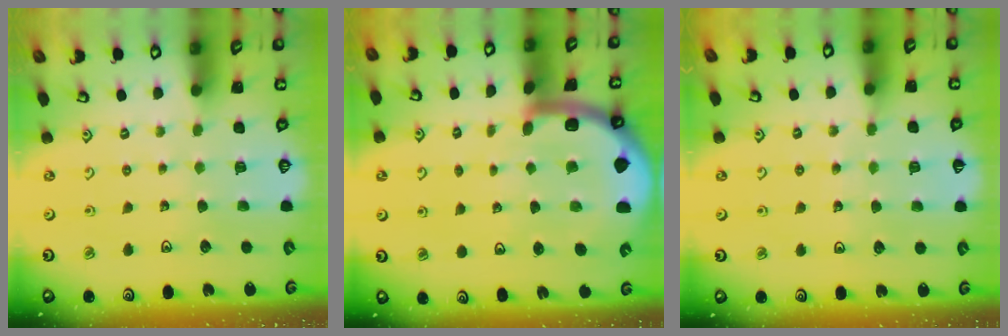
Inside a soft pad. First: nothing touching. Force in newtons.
{"total": 8.3, "press": 8.2, "slide": 1.2}
{"total": 6.8, "press": 6.8, "slide": 0.7}